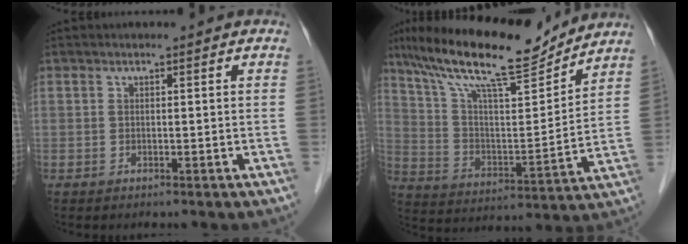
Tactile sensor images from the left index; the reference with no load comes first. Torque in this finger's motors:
{"motor_torque": [1.03, -1.11, 0.48, 0.18]}